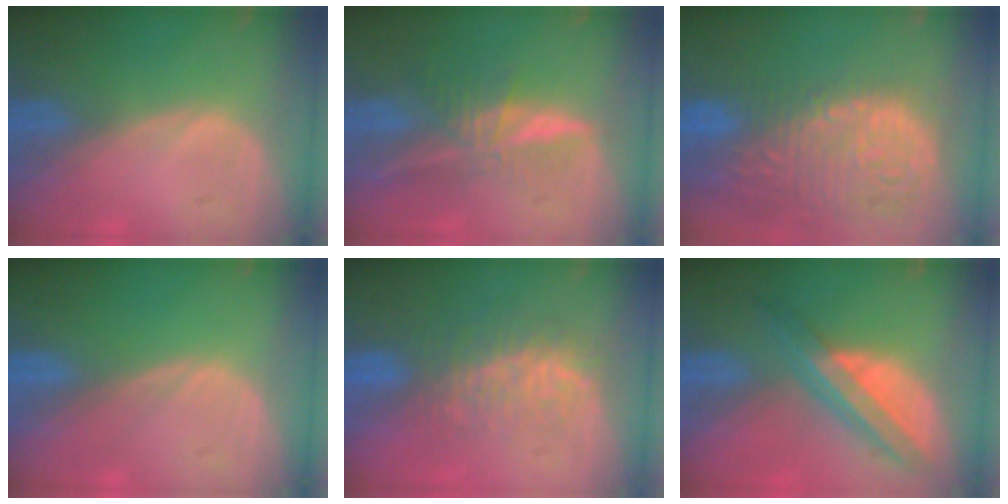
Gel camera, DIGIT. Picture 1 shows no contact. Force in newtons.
{"total": 6.4, "press": 5.7, "slide": 3.1}
{"total": 15.4, "press": 12.7, "slide": 8.7}
{"total": 0.0}
{"total": 8.0, "press": 7.4, "slide": 3.0}
{"total": 7.9, "press": 6.6, "slide": 4.3}